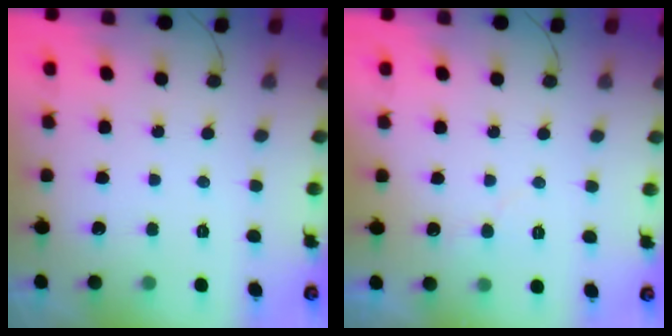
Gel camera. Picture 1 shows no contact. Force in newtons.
{"total": 3.6, "press": 3.6, "slide": 0.2}